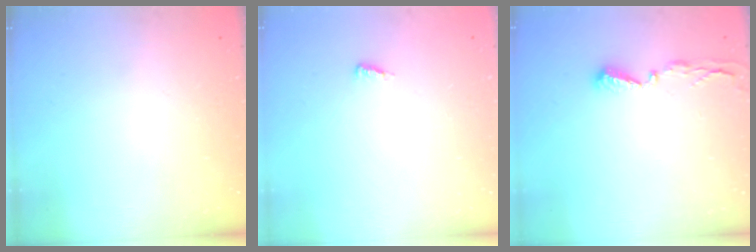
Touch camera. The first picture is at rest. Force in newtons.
{"total": 3.7, "press": 3.7, "slide": 0.5}
{"total": 4.0, "press": 4.0, "slide": 0.4}